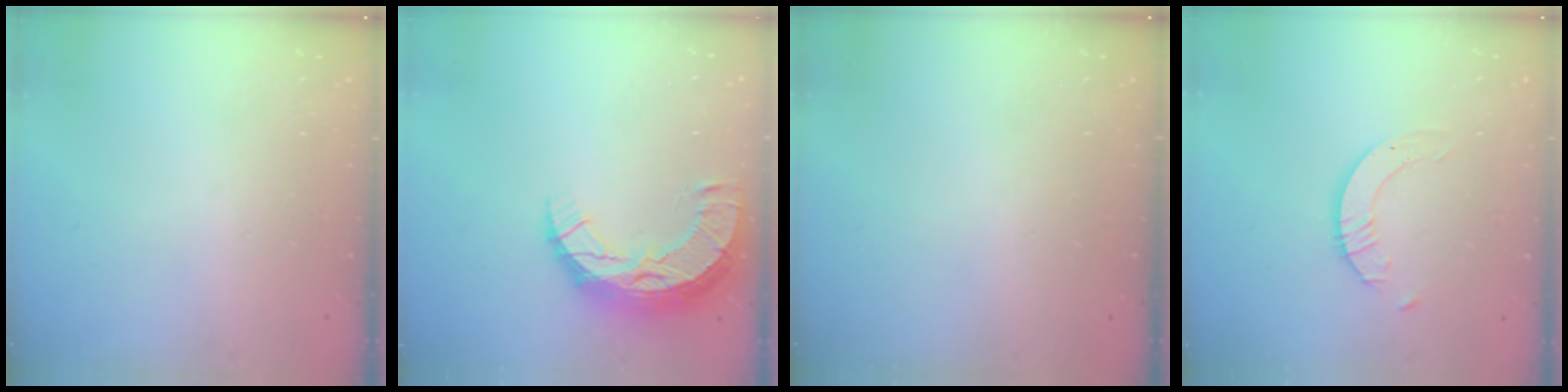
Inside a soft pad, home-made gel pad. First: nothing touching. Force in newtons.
{"total": 13.0, "press": 13.0, "slide": 0.9}
{"total": 0.0}
{"total": 2.7, "press": 2.7, "slide": 0.2}